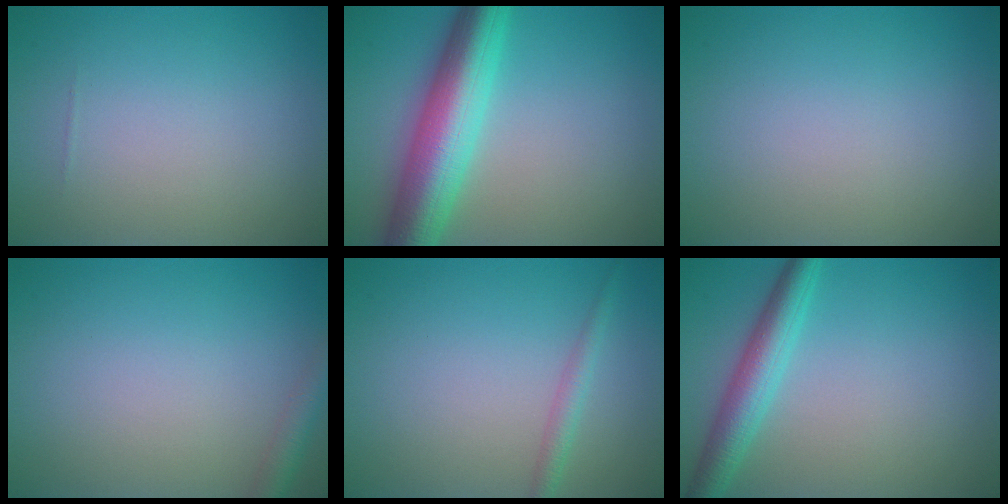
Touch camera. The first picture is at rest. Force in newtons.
{"total": 8.6, "press": 8.6, "slide": 0.2}
{"total": 0.0}
{"total": 2.0, "press": 2.0, "slide": 0.1}
{"total": 1.6, "press": 1.5, "slide": 0.2}
{"total": 4.0, "press": 4.0, "slide": 0.1}